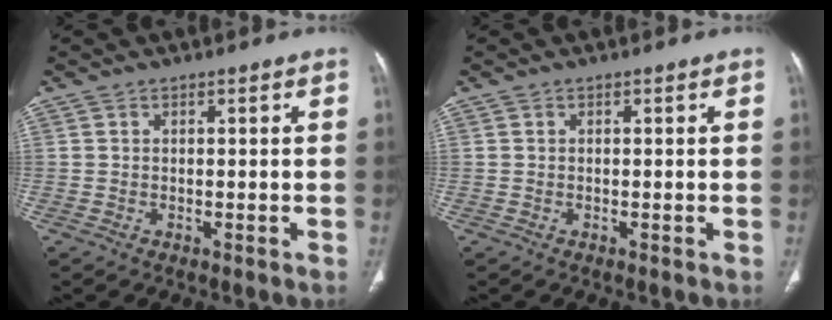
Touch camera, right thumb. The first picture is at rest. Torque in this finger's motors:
{"motor_torque": [-0.19, 0.20, -0.33, 0.32, 0.04]}